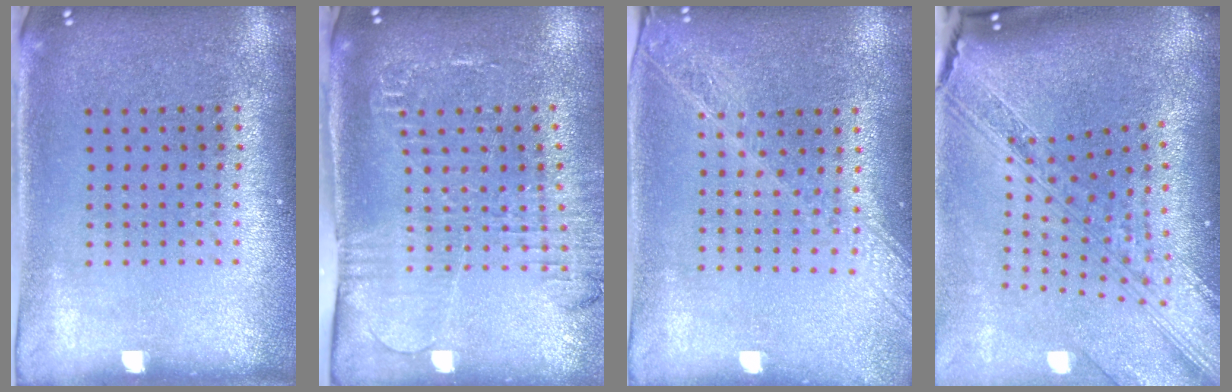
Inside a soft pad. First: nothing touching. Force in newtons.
{"total": 1.9, "press": 1.9, "slide": 0.4}
{"total": 1.8, "press": 1.6, "slide": 0.8}
{"total": 4.0, "press": 2.9, "slide": 2.7}